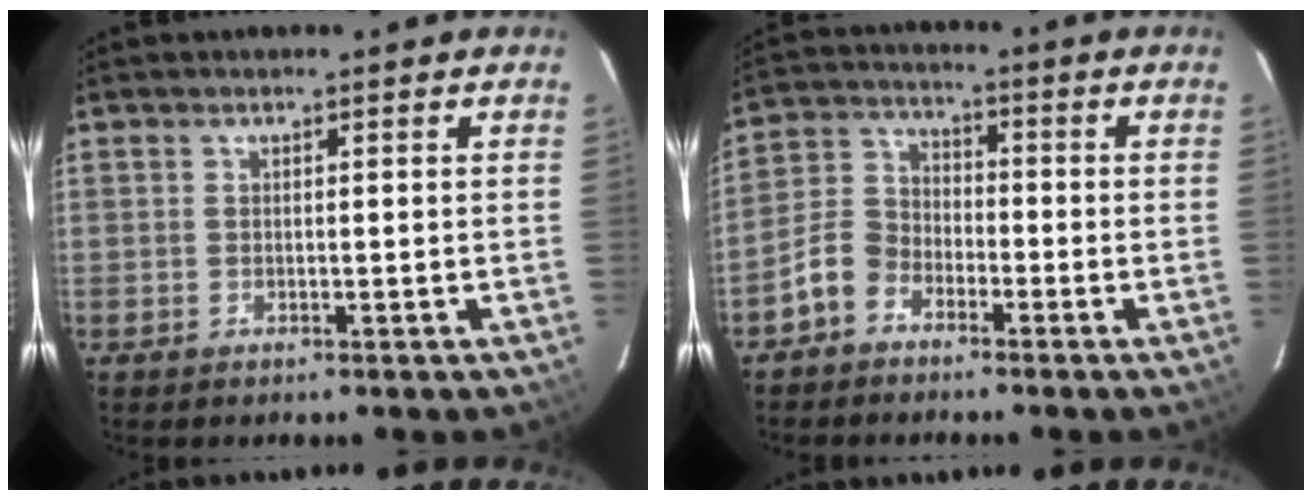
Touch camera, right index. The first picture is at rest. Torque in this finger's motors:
{"motor_torque": [-0.11, -0.16, -0.68, -0.21]}